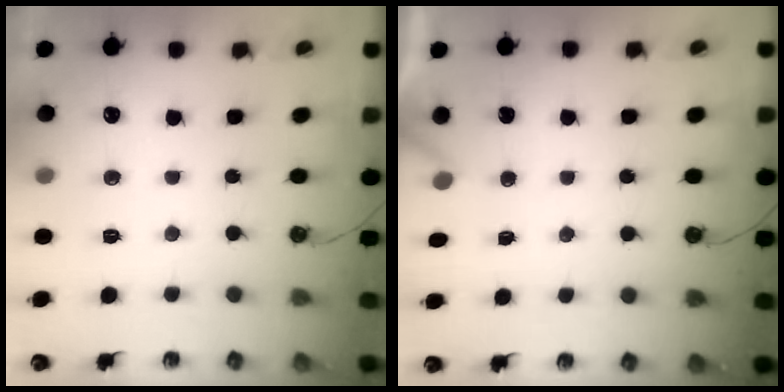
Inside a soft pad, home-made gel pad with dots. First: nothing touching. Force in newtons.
{"total": 2.5, "press": 2.5, "slide": 0.2}